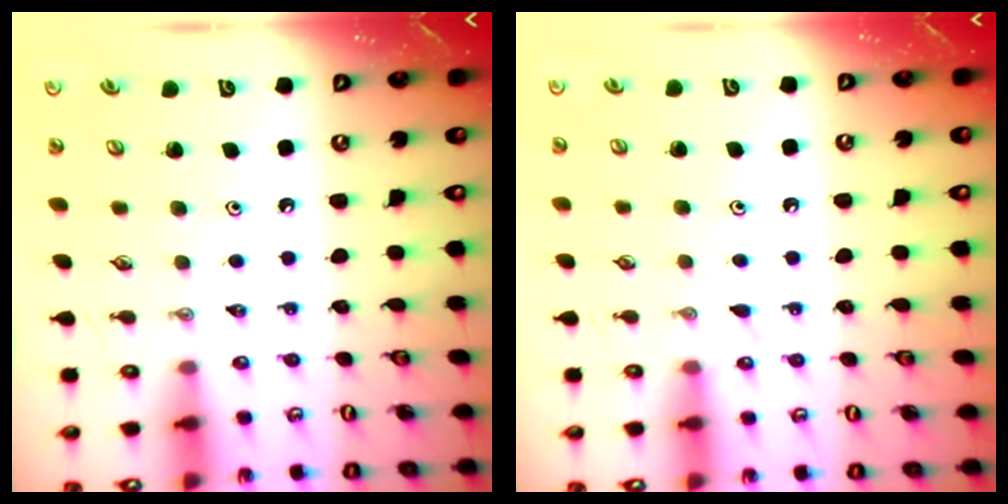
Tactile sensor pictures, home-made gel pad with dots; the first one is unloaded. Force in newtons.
{"total": 3.3, "press": 3.2, "slide": 0.3}